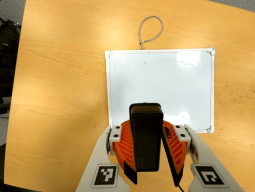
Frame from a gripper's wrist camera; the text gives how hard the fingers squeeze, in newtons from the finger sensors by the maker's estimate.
{"total": 10.5, "left": 9.6, "right": 11.4}